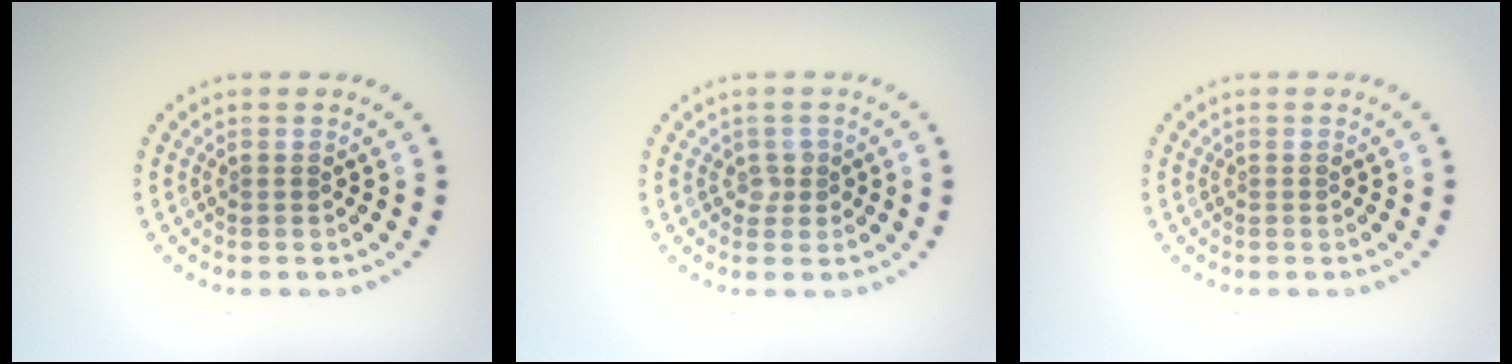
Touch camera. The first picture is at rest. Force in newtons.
{"total": 1.0, "press": 0.9, "slide": 0.4}
{"total": 0.0}